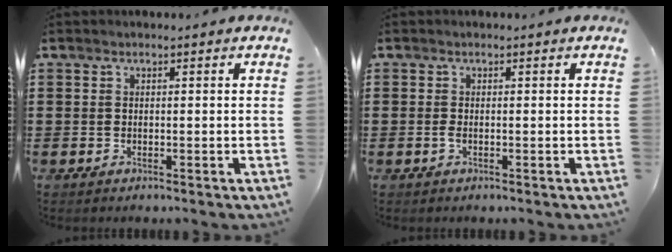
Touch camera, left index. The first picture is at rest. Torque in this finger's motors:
{"motor_torque": [0.20, 0.15, 0.08, 0.03]}